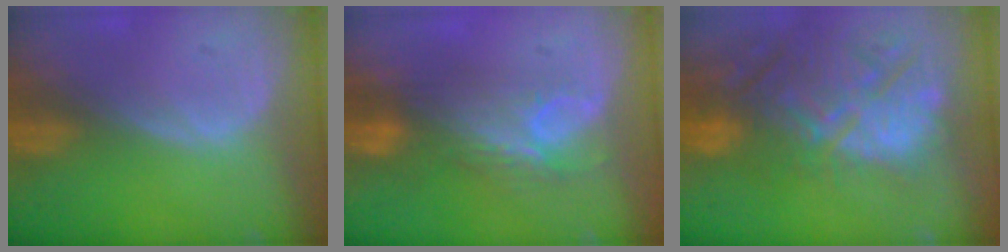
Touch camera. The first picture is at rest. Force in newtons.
{"total": 7.6, "press": 6.7, "slide": 3.5}
{"total": 14.5, "press": 12.7, "slide": 7.0}